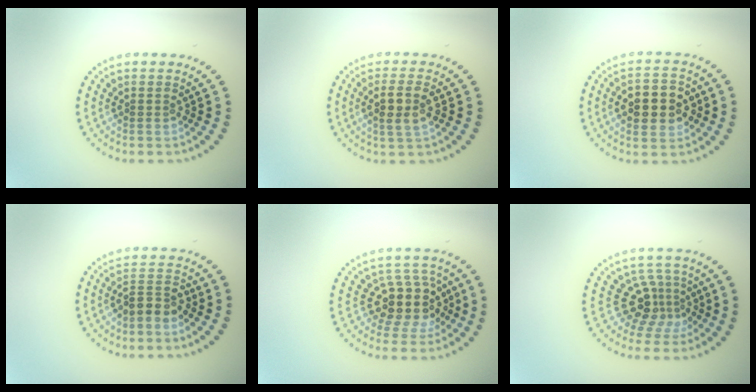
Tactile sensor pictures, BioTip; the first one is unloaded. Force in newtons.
{"total": 2.7, "press": 2.5, "slide": 1.0}
{"total": 5.1, "press": 5.1, "slide": 0.3}
{"total": 2.4, "press": 2.2, "slide": 1.0}
{"total": 4.4, "press": 3.7, "slide": 2.4}
{"total": 3.8, "press": 2.6, "slide": 2.8}